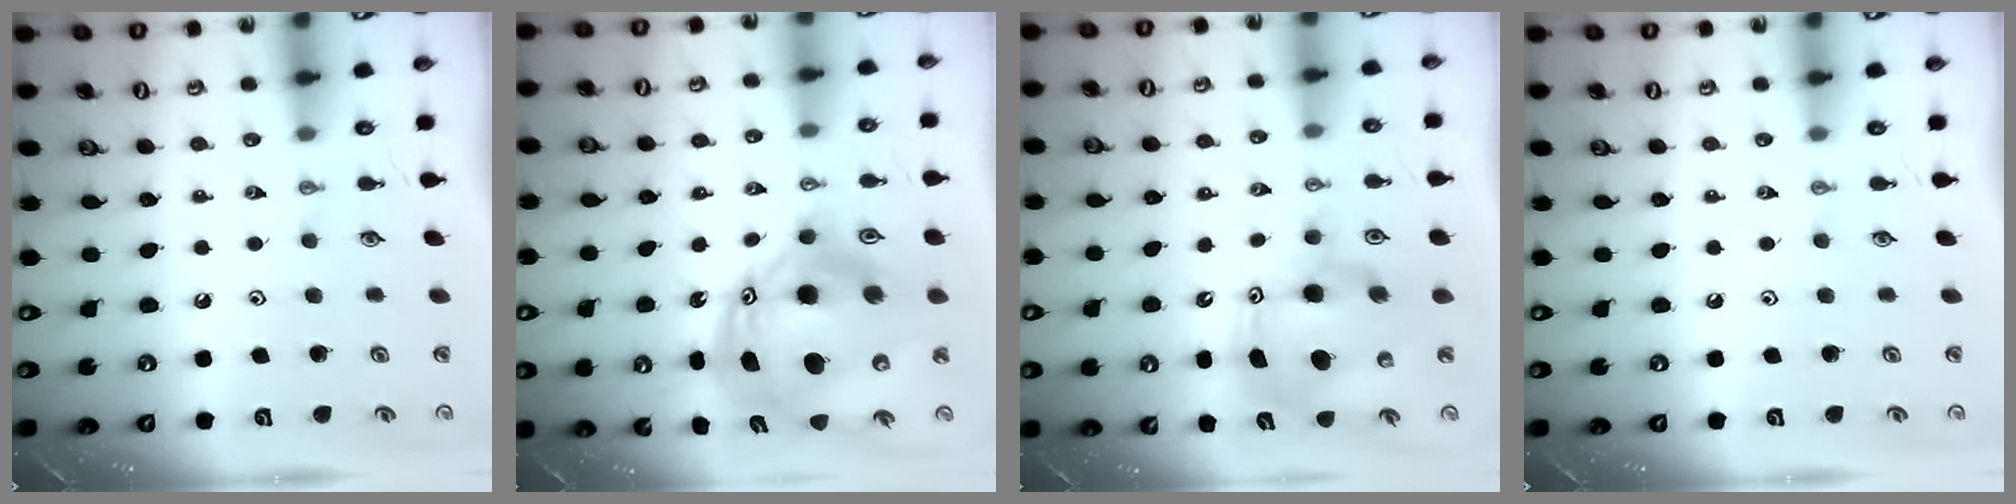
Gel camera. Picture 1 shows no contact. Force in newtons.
{"total": 18.2, "press": 18.0, "slide": 2.6}
{"total": 10.5, "press": 10.4, "slide": 0.9}
{"total": 0.0}